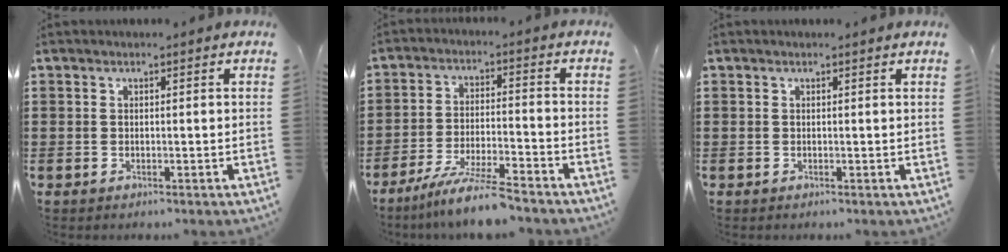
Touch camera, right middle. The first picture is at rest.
{"total": 7.7, "force": [-6.7, -0.3, 3.7], "torque": [-0.080, -0.013, -0.130]}
{"total": 0.0}